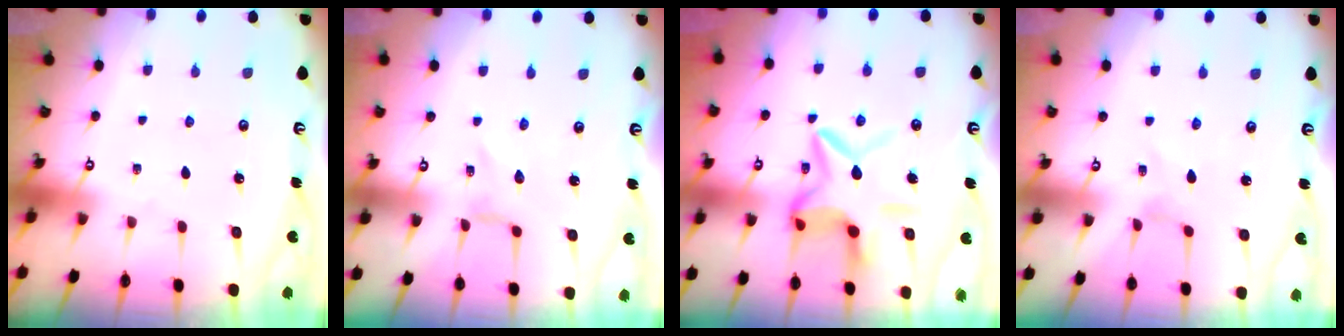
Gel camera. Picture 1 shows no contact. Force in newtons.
{"total": 0.0}
{"total": 12.3, "press": 12.2, "slide": 1.0}
{"total": 0.0}